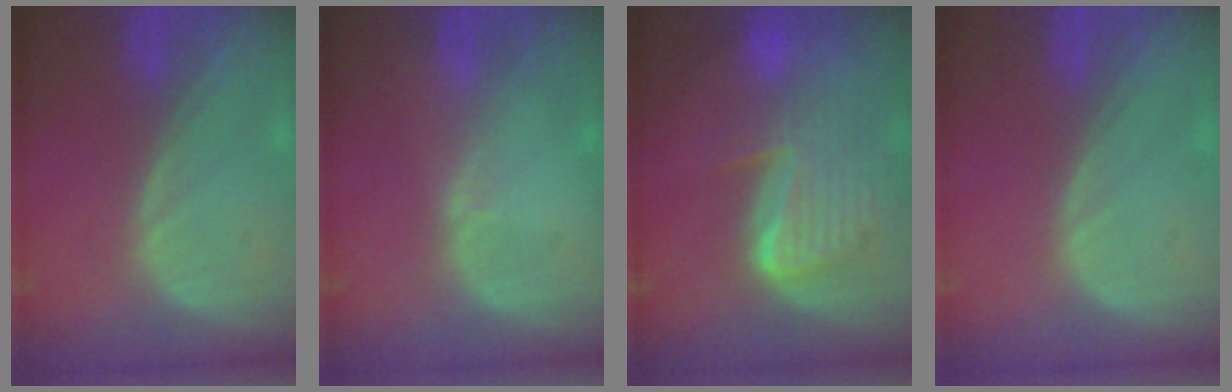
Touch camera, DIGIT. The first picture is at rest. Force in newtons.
{"total": 0.6, "press": 0.6, "slide": 0.2}
{"total": 10.0, "press": 8.6, "slide": 5.0}
{"total": 0.0}